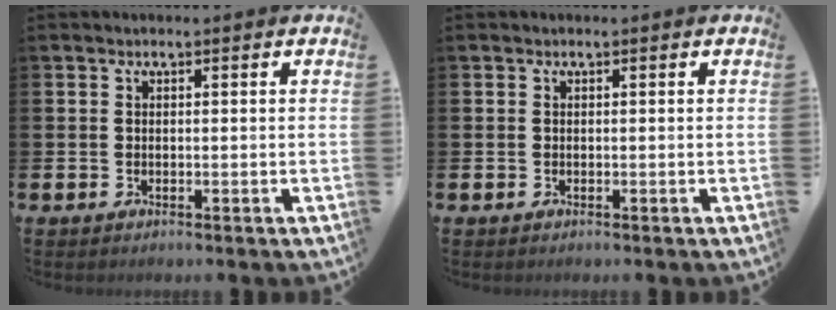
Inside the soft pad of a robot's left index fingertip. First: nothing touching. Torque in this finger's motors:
{"motor_torque": [0.00, 0.00, 0.00, 0.00]}